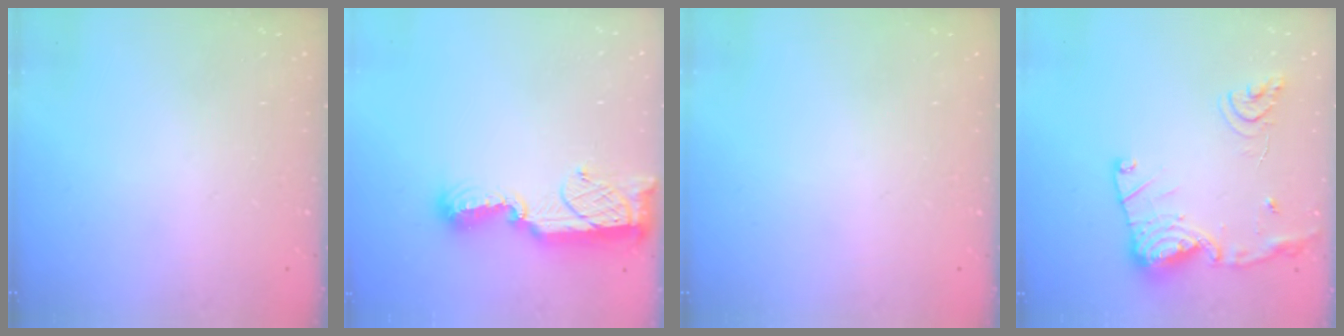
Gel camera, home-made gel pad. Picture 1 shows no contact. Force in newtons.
{"total": 12.8, "press": 11.4, "slide": 5.9}
{"total": 0.0}
{"total": 16.3, "press": 16.2, "slide": 1.5}